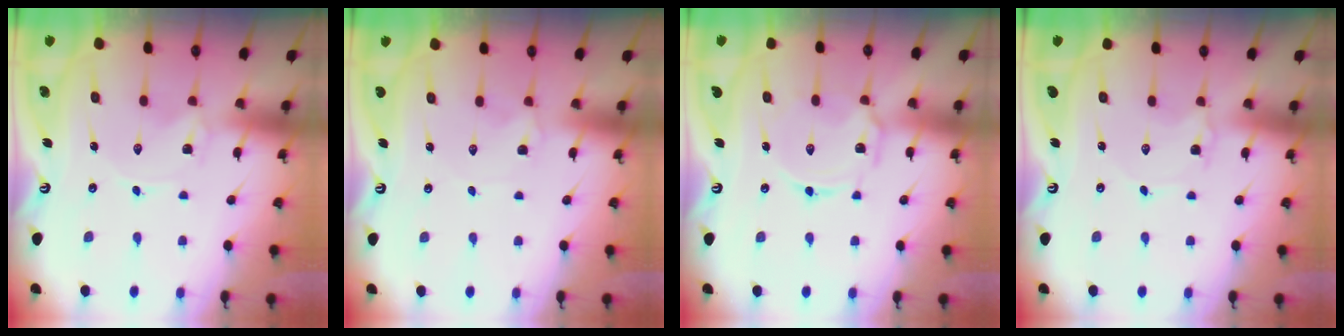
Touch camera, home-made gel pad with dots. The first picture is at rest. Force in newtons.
{"total": 1.8, "press": 1.8, "slide": 0.4}
{"total": 5.5, "press": 5.5, "slide": 0.4}
{"total": 2.0, "press": 2.0, "slide": 0.4}